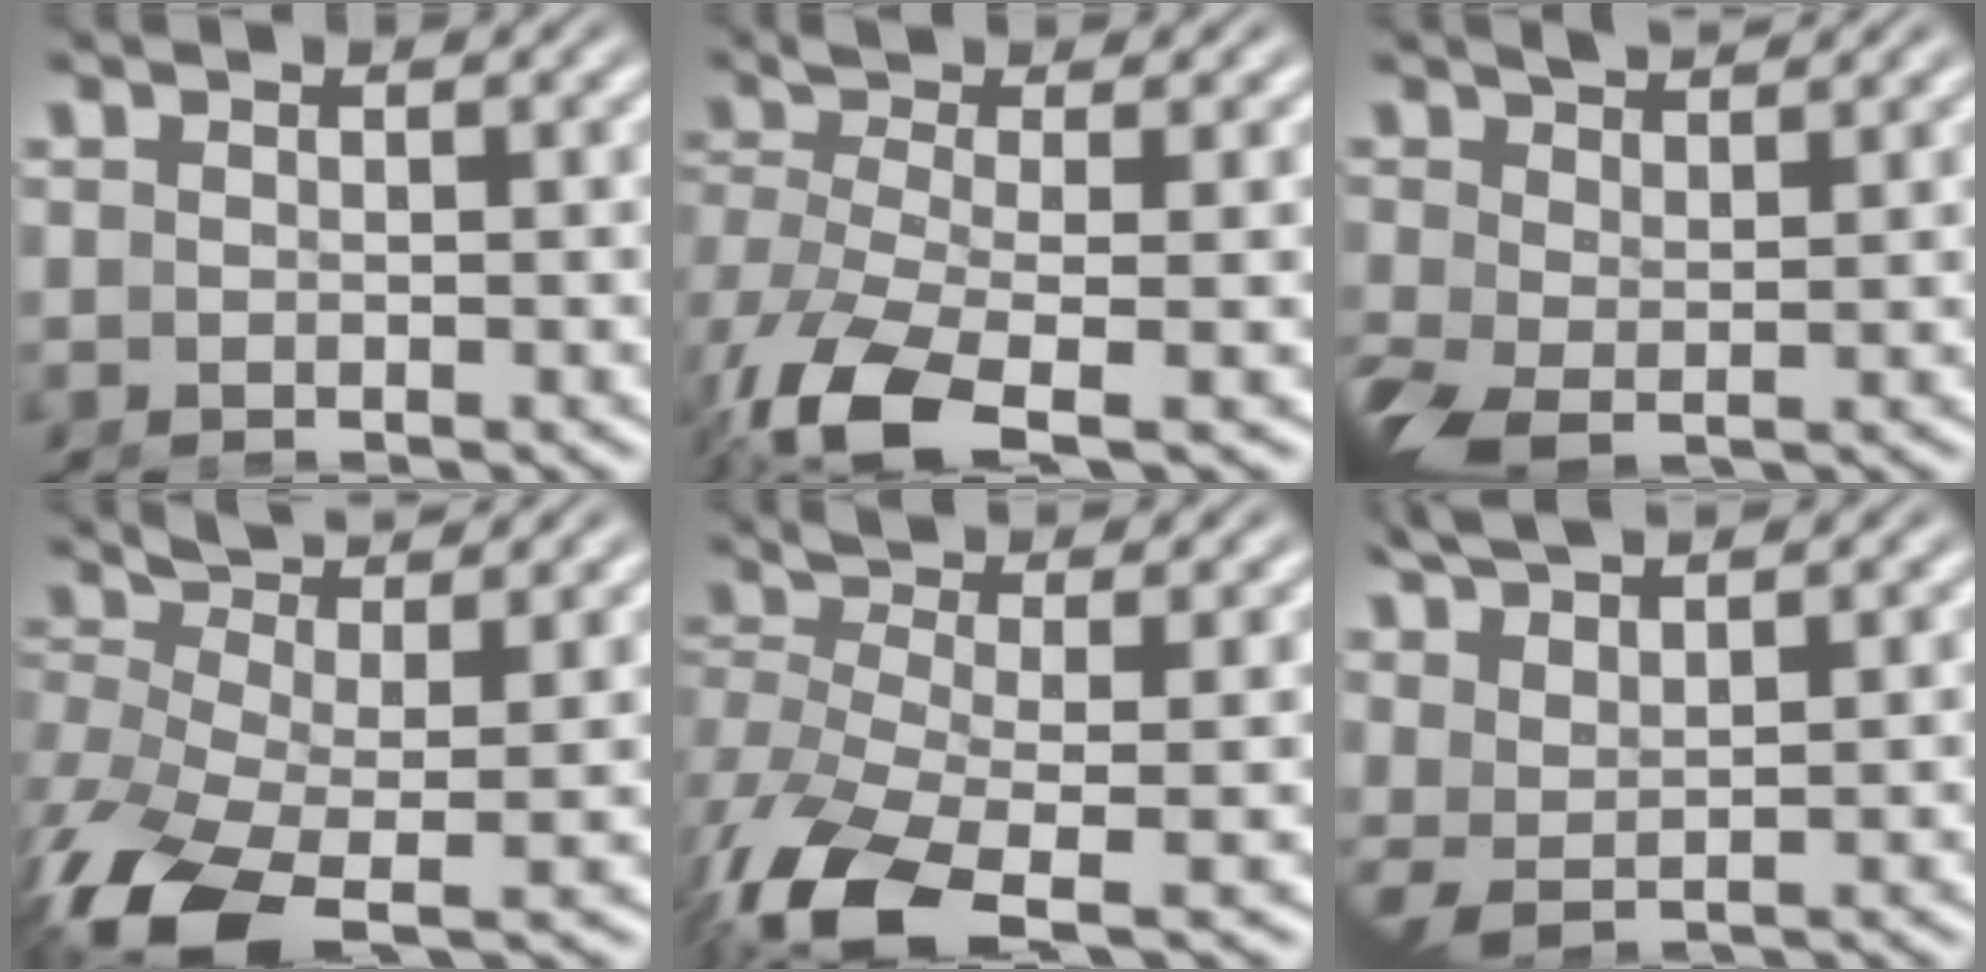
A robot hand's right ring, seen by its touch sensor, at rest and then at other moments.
{"total": 7.0, "force": [-2.8, 3.1, 5.6], "torque": [-0.139, -0.045, -0.031]}
{"total": 3.0, "force": [0.0, 1.5, 2.6], "torque": [-0.053, -0.007, 0.004]}
{"total": 7.5, "force": [-2.6, 4.5, 5.5], "torque": [-0.138, -0.044, -0.031]}
{"total": 8.2, "force": [-3.4, 4.3, 6.1], "torque": [-0.159, -0.057, -0.037]}
{"total": 4.8, "force": [2.5, 2.8, 3.0], "torque": [-0.086, 0.004, 0.037]}